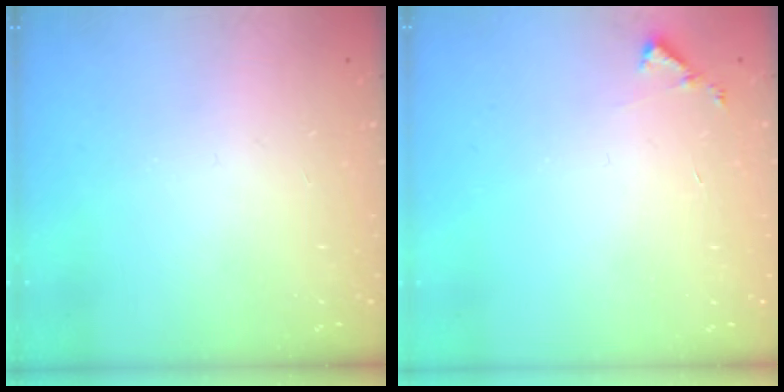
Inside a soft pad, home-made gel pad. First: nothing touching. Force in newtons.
{"total": 3.6, "press": 3.6, "slide": 0.3}